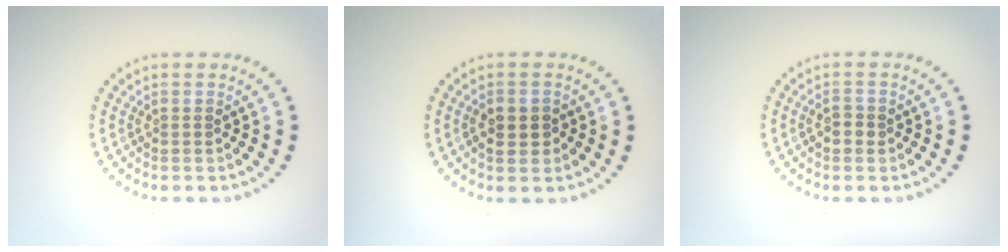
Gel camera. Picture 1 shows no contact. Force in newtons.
{"total": 2.0, "press": 2.0, "slide": 0.2}
{"total": 1.3, "press": 1.3, "slide": 0.2}